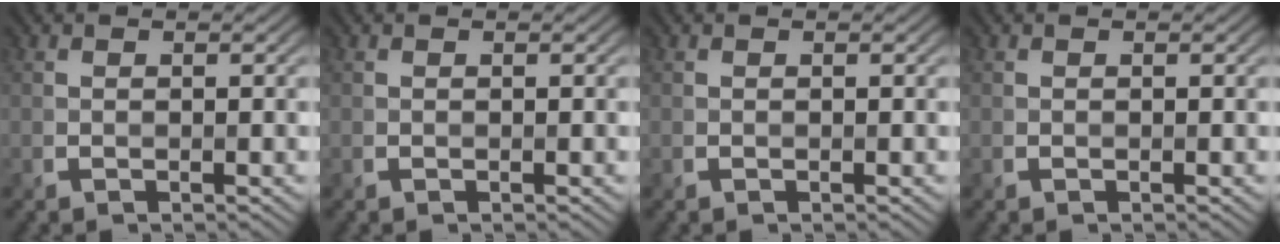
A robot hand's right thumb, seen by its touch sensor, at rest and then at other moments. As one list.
[{"total": 0.0}, {"total": 0.0}, {"total": 0.0}]